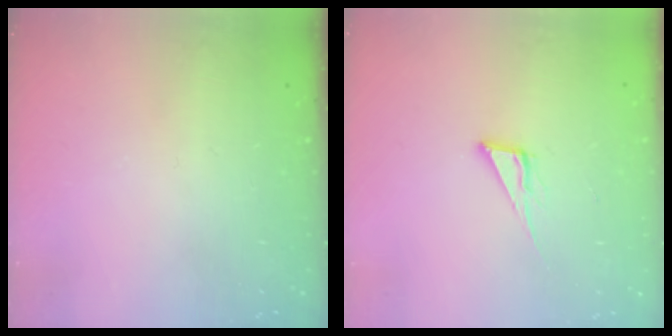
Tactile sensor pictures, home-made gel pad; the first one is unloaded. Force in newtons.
{"total": 6.1, "press": 6.1, "slide": 0.4}